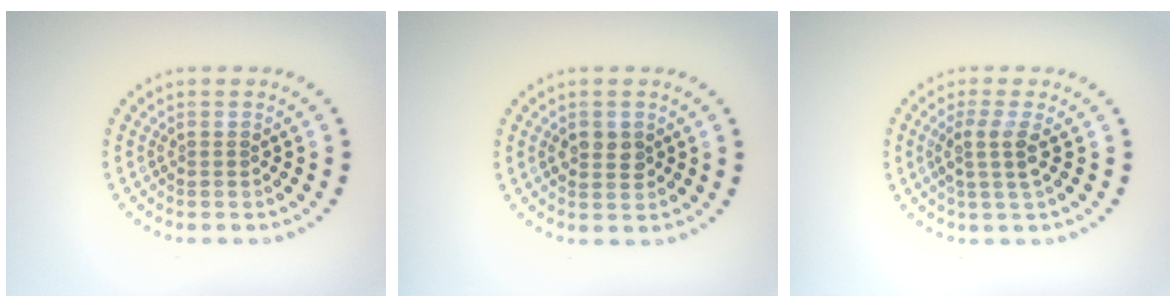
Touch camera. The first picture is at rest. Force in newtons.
{"total": 1.9, "press": 1.9, "slide": 0.1}
{"total": 2.4, "press": 2.0, "slide": 1.4}